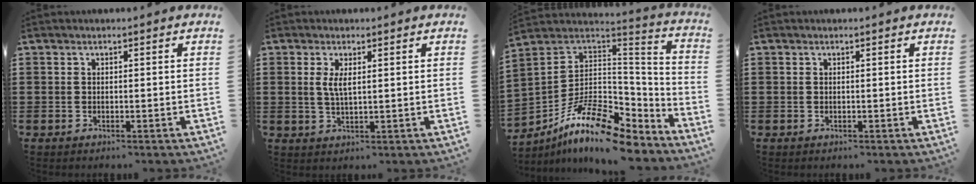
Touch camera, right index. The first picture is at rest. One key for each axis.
{"total": 2.9, "fx": 0.8, "fy": 0.8, "fz": 2.7, "tx": -0.055, "ty": 0.004, "tz": 0.012}
{"total": 14.6, "fx": -9.5, "fy": 5.2, "fz": 9.9, "tx": -0.180, "ty": 0.021, "tz": -0.168}
{"total": 0.0}